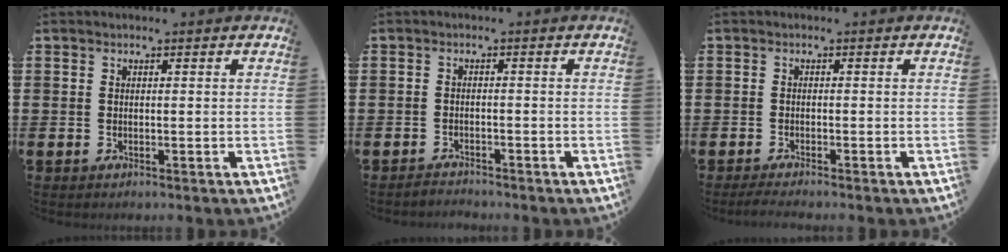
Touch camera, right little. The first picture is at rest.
{"total": 1.3, "force": [-1.3, 0.0, -0.2], "torque": [-0.002, 0.003, -0.029]}
{"total": 1.1, "force": [-0.8, 0.0, 0.8], "torque": [-0.011, -0.002, -0.015]}